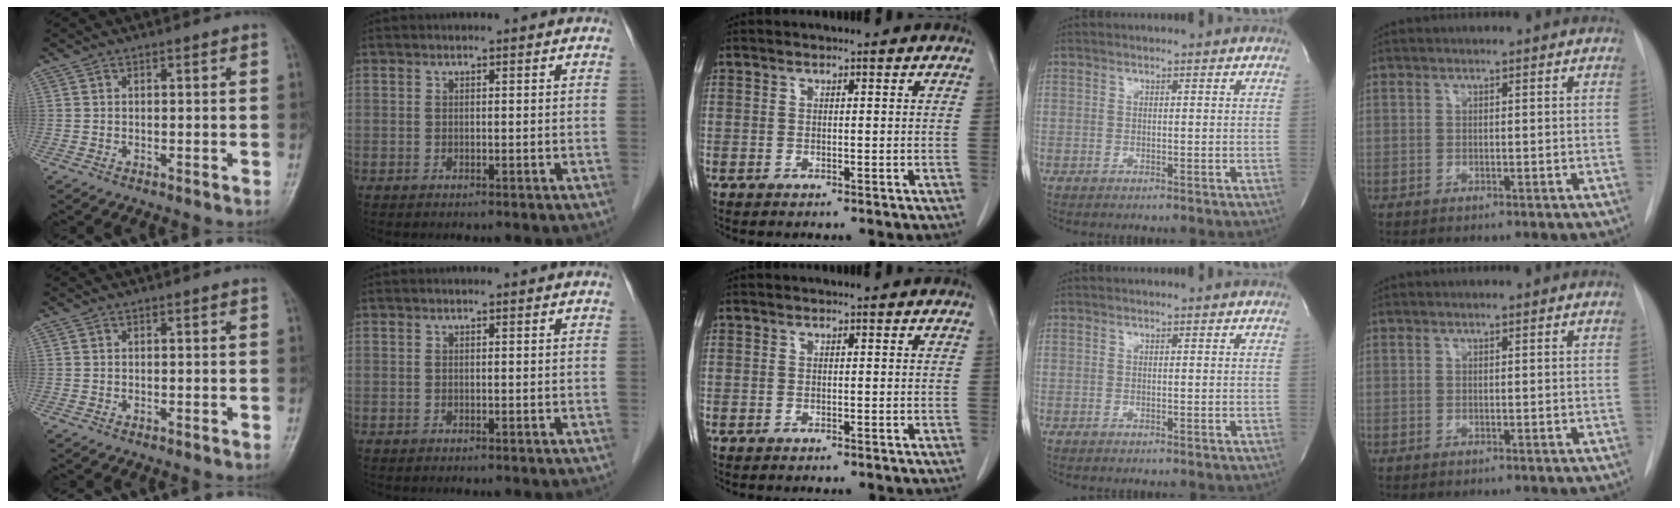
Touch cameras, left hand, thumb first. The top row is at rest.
{}